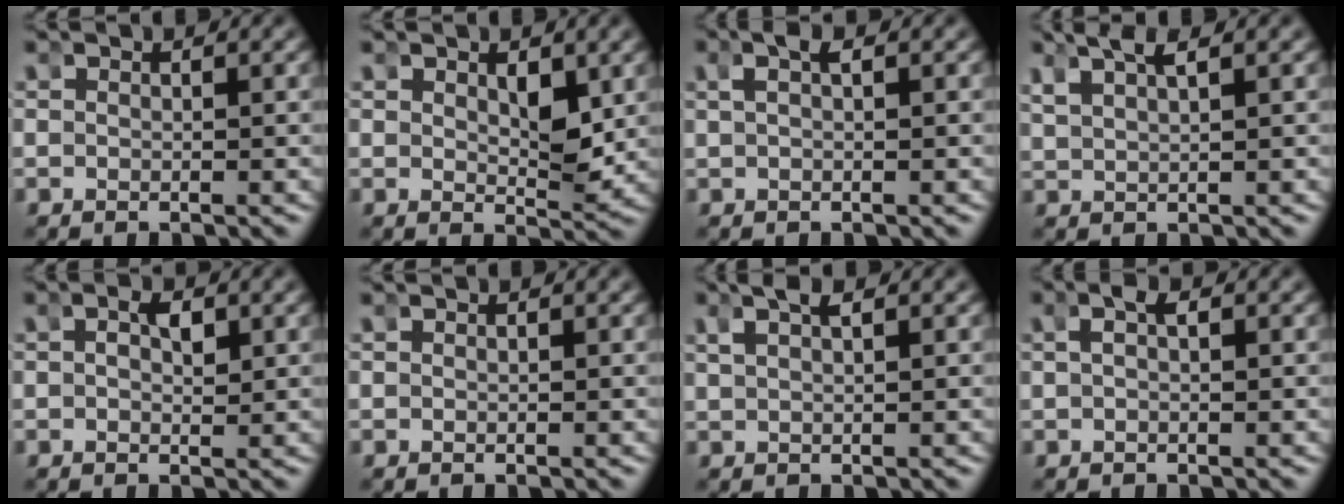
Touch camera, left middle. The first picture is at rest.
{"total": 2.5, "force": [0.7, 0.8, 2.2], "torque": [-0.031, -0.019, 0.021]}
{"total": 1.4, "force": [0.7, -0.4, 1.2], "torque": [-0.015, 0.013, 0.016]}
{"total": 3.7, "force": [2.9, 0.1, 2.2], "torque": [-0.033, 0.012, 0.058]}
{"total": 1.4, "force": [0.2, 0.5, 1.3], "torque": [-0.025, -0.003, 0.008]}
{"total": 0.0}
{"total": 2.2, "force": [1.6, -0.4, 1.5], "torque": [-0.015, 0.013, 0.032]}
{"total": 1.2, "force": [0.4, -0.3, 1.1], "torque": [-0.017, 0.010, 0.008]}